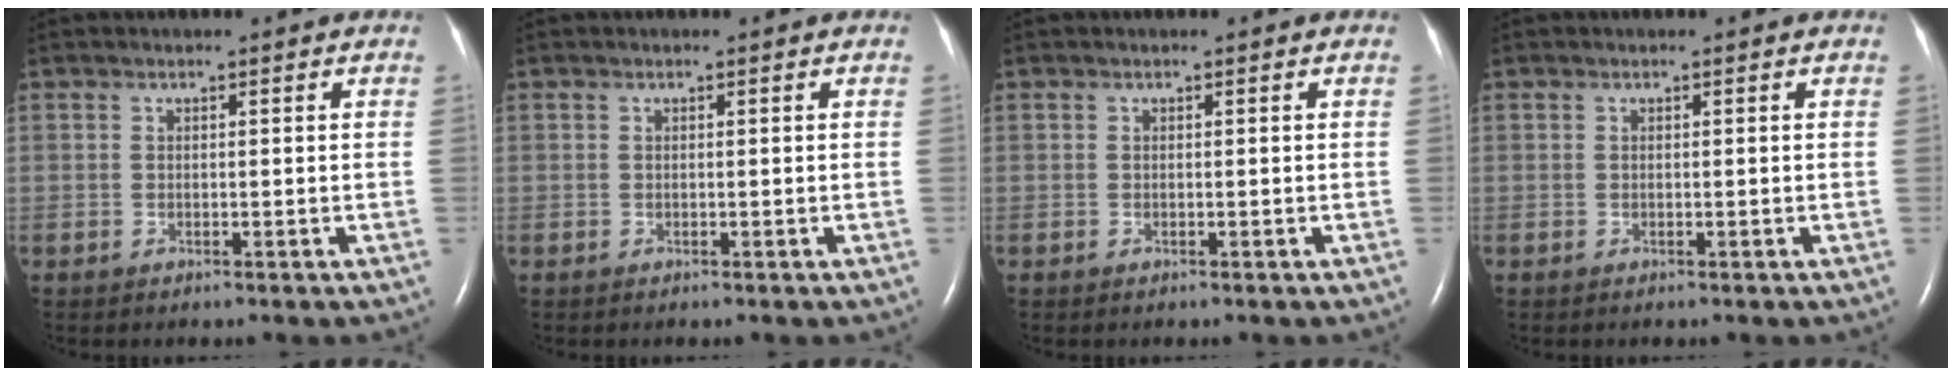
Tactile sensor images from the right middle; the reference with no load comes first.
{"total": 0.0}
{"total": 0.0}
{"total": 0.0}